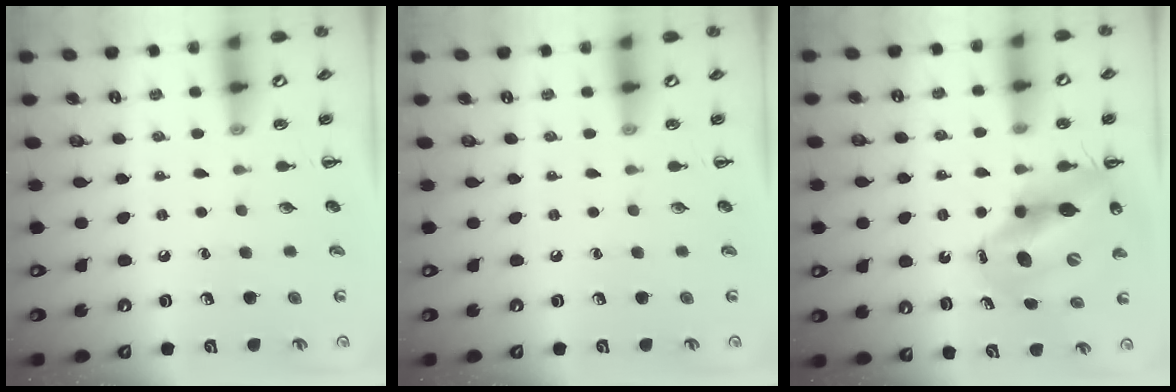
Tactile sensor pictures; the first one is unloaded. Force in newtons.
{"total": 0.0}
{"total": 15.3, "press": 14.5, "slide": 4.7}